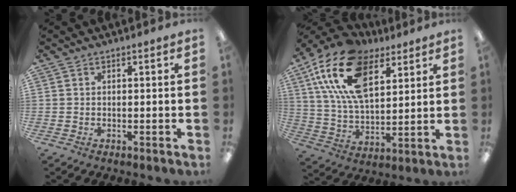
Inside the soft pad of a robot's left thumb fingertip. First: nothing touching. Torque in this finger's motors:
{"motor_torque": [0.47, 0.70, 1.73, -1.04, 0.56]}